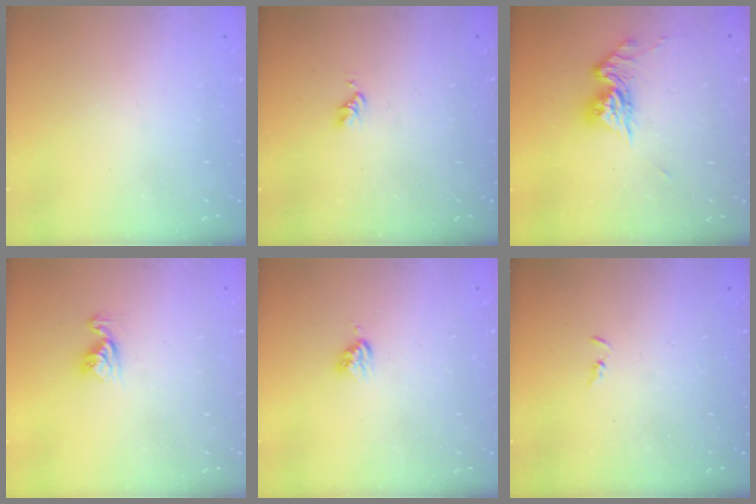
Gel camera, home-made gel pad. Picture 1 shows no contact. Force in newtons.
{"total": 2.6, "press": 2.6, "slide": 0.4}
{"total": 10.3, "press": 10.3, "slide": 1.0}
{"total": 6.9, "press": 6.9, "slide": 0.7}
{"total": 3.7, "press": 3.7, "slide": 0.5}
{"total": 1.3, "press": 1.2, "slide": 0.3}